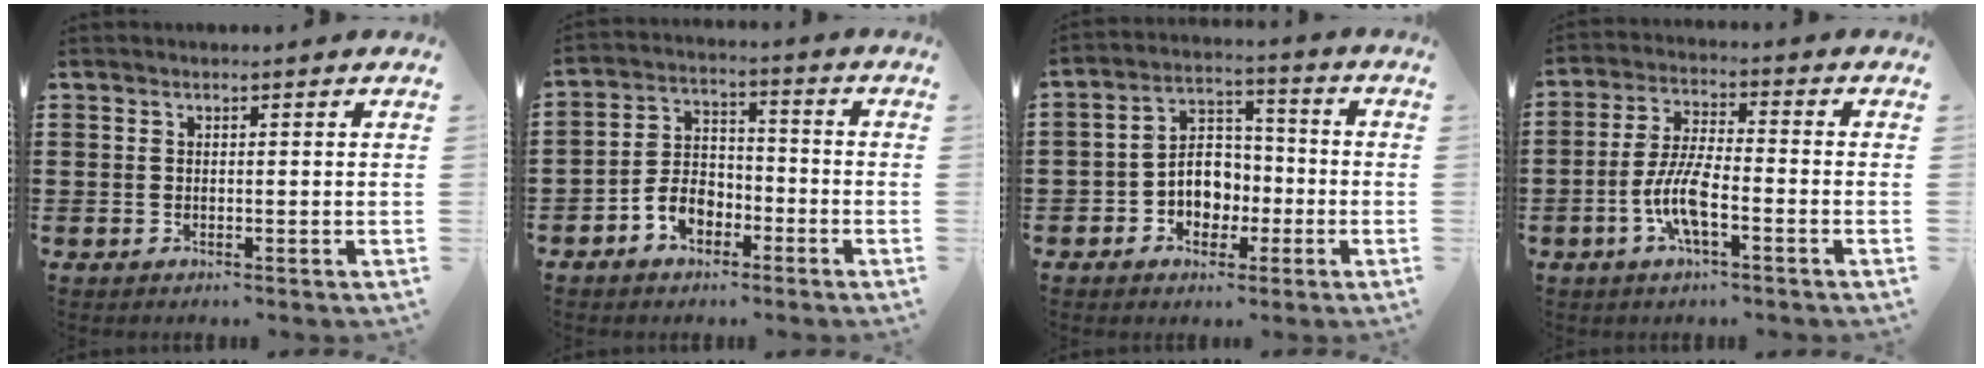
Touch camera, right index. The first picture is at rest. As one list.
[{"total": 5.5, "force": [-2.9, 3.8, 2.7], "torque": [-0.071, 0.007, -0.060]}, {"total": 6.6, "force": [-1.9, 5.2, 3.5], "torque": [-0.053, 0.013, -0.036]}, {"total": 7.7, "force": [-2.9, 2.1, 6.8], "torque": [-0.159, -0.012, -0.062]}]